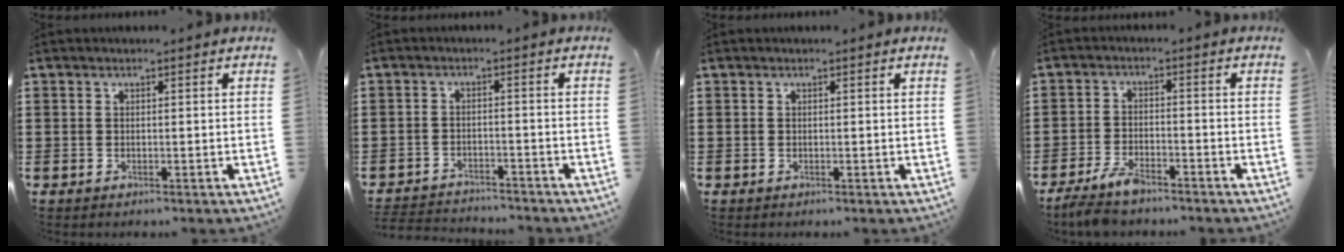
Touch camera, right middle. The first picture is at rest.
{"total": 2.8, "force": [-2.8, 0.2, 0.0], "torque": [-0.007, -0.003, -0.061]}
{"total": 0.0}
{"total": 4.4, "force": [-3.8, 0.9, 1.9], "torque": [-0.054, -0.005, -0.081]}